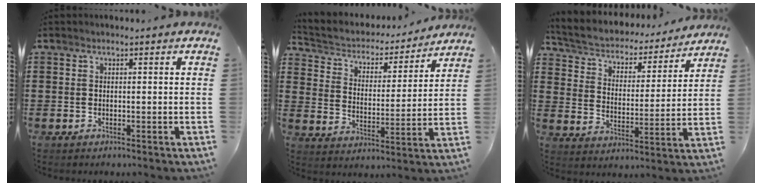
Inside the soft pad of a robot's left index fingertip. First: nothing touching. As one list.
[{"total": 3.4, "force": [3.1, 1.3, 0.4], "torque": [-0.030, -0.026, 0.043]}, {"total": 4.0, "force": [3.9, 1.1, 0.5], "torque": [-0.035, -0.031, 0.058]}]